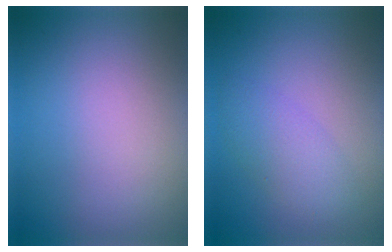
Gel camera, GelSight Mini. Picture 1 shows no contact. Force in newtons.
{"total": 2.8, "press": 2.8, "slide": 0.2}